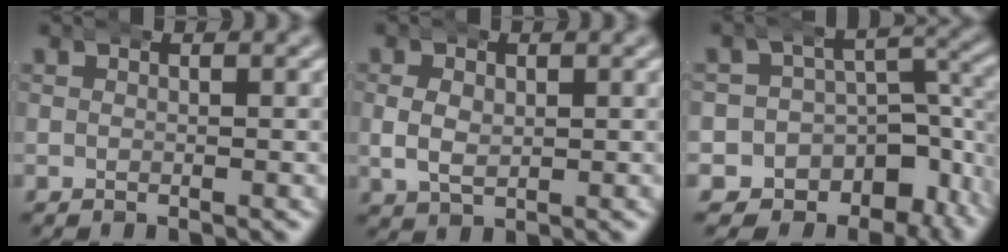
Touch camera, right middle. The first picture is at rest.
{"total": 2.7, "force": [0.0, 2.2, 1.6], "torque": [-0.040, -0.009, 0.009]}
{"total": 16.2, "force": [-7.2, 13.4, 5.6], "torque": [-0.123, -0.061, -0.118]}